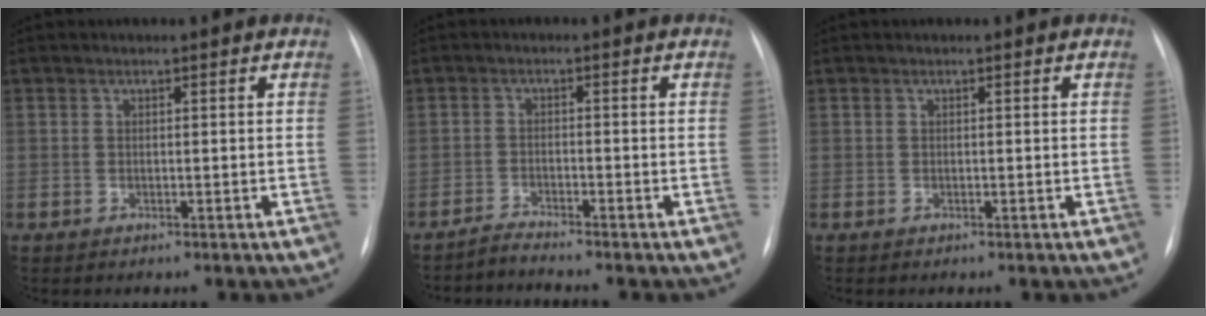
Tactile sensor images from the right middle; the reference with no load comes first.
{"total": 2.3, "force": [-2.2, -0.8, -0.2], "torque": [-0.001, -0.014, -0.042]}
{"total": 0.0}